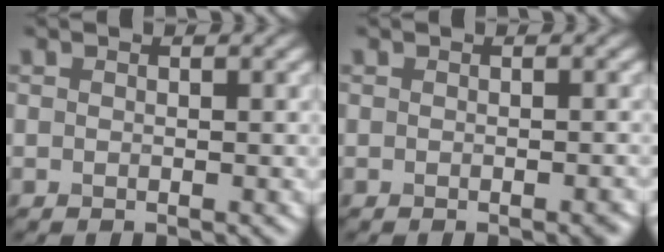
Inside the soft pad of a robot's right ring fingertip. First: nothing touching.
{"total": 0.7, "force": [-0.5, 0.2, 0.5], "torque": [-0.004, -0.001, -0.005]}